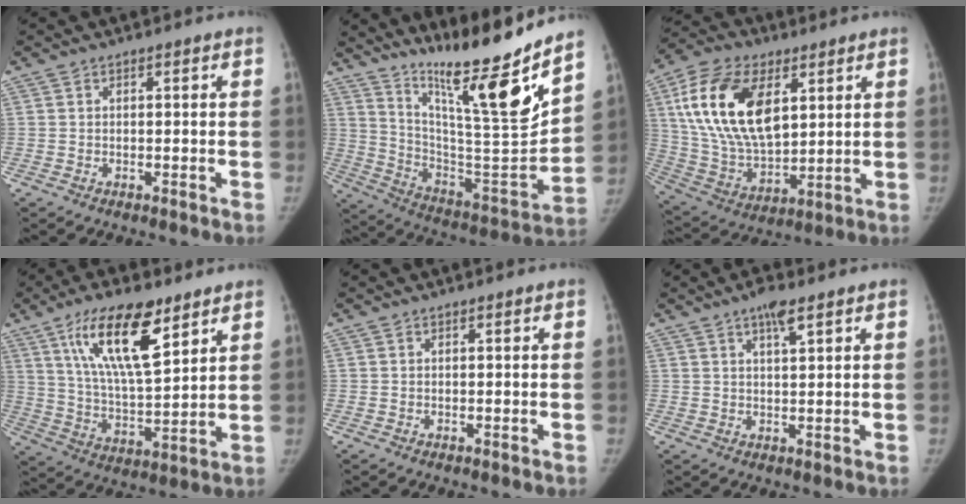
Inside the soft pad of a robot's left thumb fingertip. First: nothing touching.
{"total": 23.1, "force": [17.6, 1.2, 14.9], "torque": [-0.205, -0.124, 0.305]}
{"total": 21.1, "force": [7.0, 11.6, 16.2], "torque": [-0.290, -0.020, 0.129]}
{"total": 16.7, "force": [9.3, 5.5, 12.6], "torque": [-0.195, -0.046, 0.172]}
{"total": 0.0}
{"total": 4.1, "force": [2.5, 1.0, 3.1], "torque": [-0.051, -0.008, 0.043]}